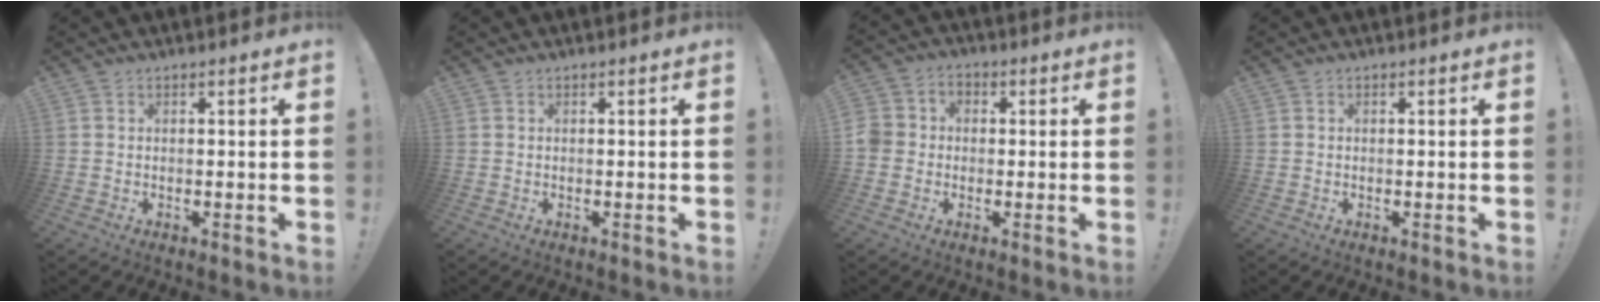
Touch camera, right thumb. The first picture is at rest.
{"total": 0.0}
{"total": 5.5, "force": [-1.4, 5.0, 2.0], "torque": [-0.044, 0.016, -0.028]}
{"total": 0.0}